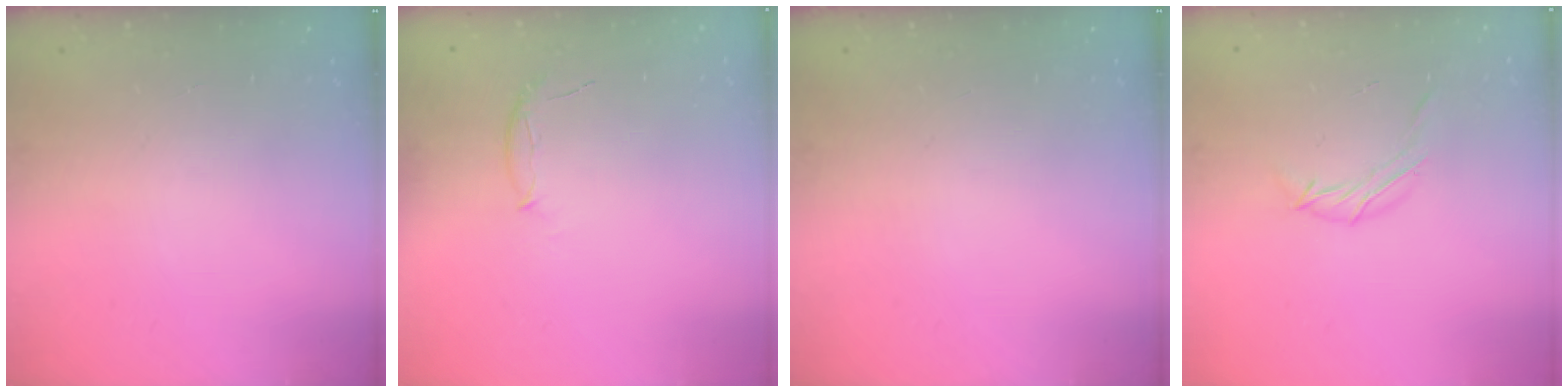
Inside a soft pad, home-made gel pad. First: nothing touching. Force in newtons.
{"total": 5.6, "press": 5.5, "slide": 0.9}
{"total": 0.0}
{"total": 5.5, "press": 5.4, "slide": 1.2}